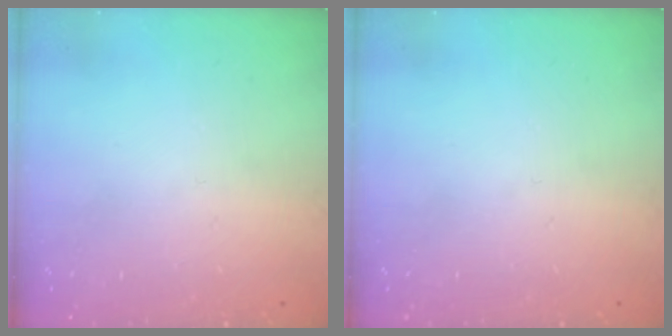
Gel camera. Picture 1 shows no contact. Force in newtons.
{"total": 0.0}